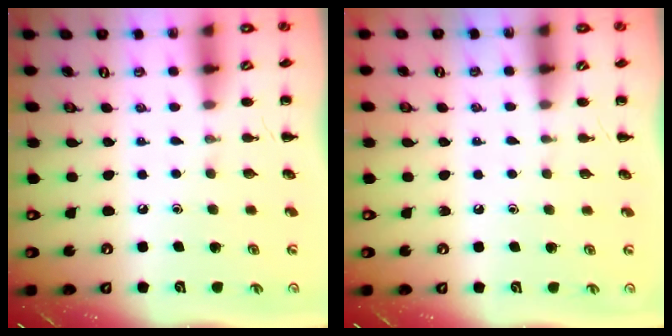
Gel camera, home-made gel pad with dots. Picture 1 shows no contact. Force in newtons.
{"total": 0.0}